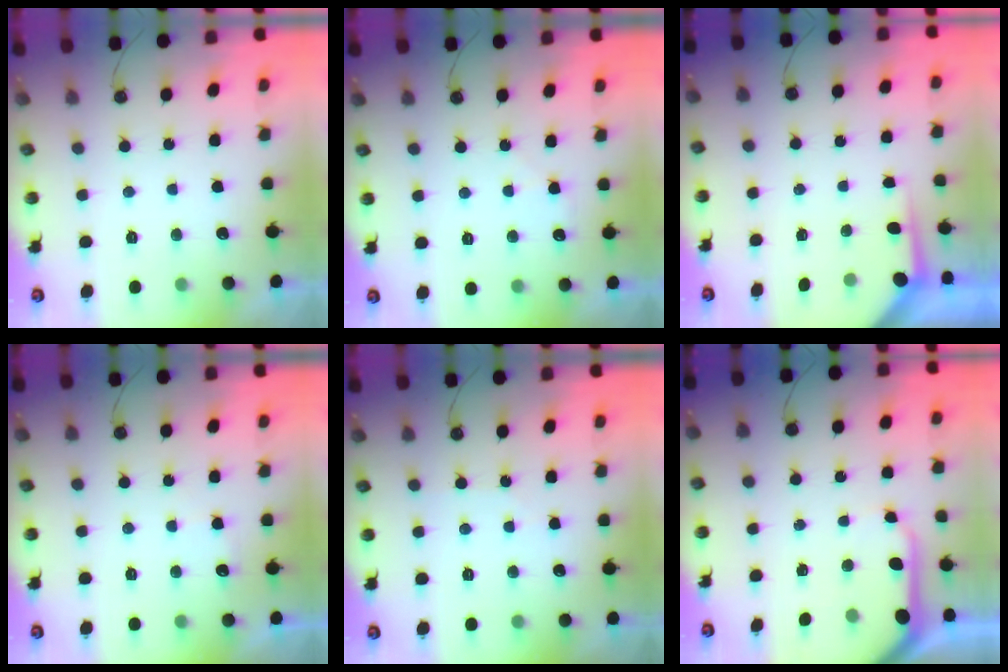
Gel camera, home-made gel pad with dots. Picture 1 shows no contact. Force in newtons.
{"total": 4.7, "press": 4.7, "slide": 0.7}
{"total": 3.4, "press": 3.4, "slide": 0.3}
{"total": 3.4, "press": 3.4, "slide": 0.5}
{"total": 1.9, "press": 1.9, "slide": 0.4}
{"total": 7.3, "press": 7.3, "slide": 0.7}